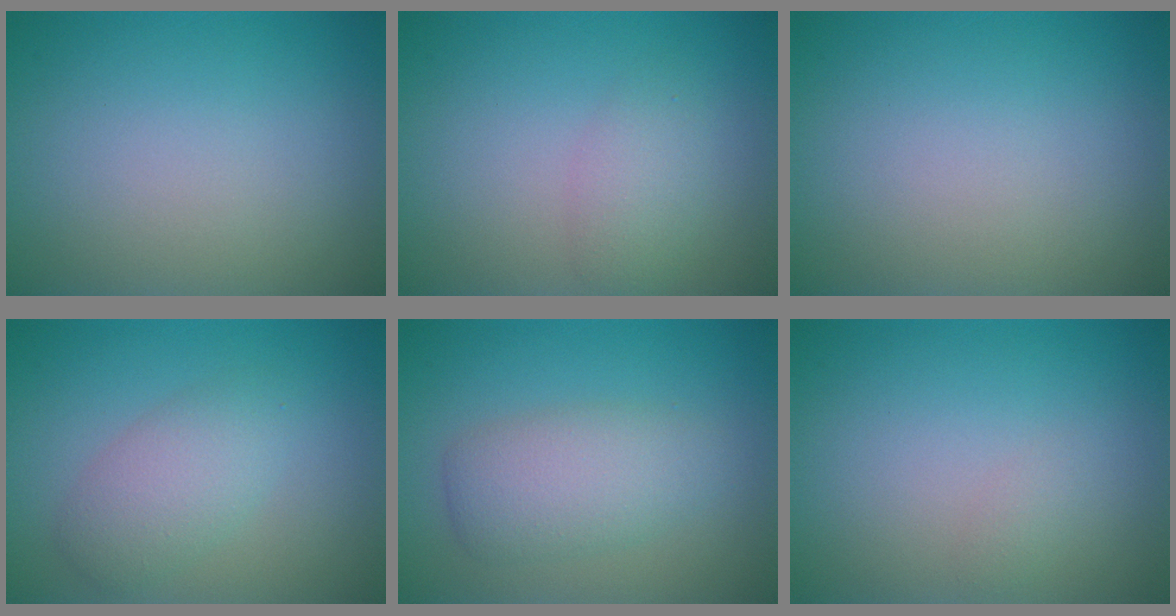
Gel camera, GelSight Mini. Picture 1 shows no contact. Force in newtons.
{"total": 2.1, "press": 2.1, "slide": 0.0}
{"total": 0.0}
{"total": 3.2, "press": 3.2, "slide": 0.0}
{"total": 4.0, "press": 4.0, "slide": 0.1}
{"total": 0.6, "press": 0.6, "slide": 0.0}